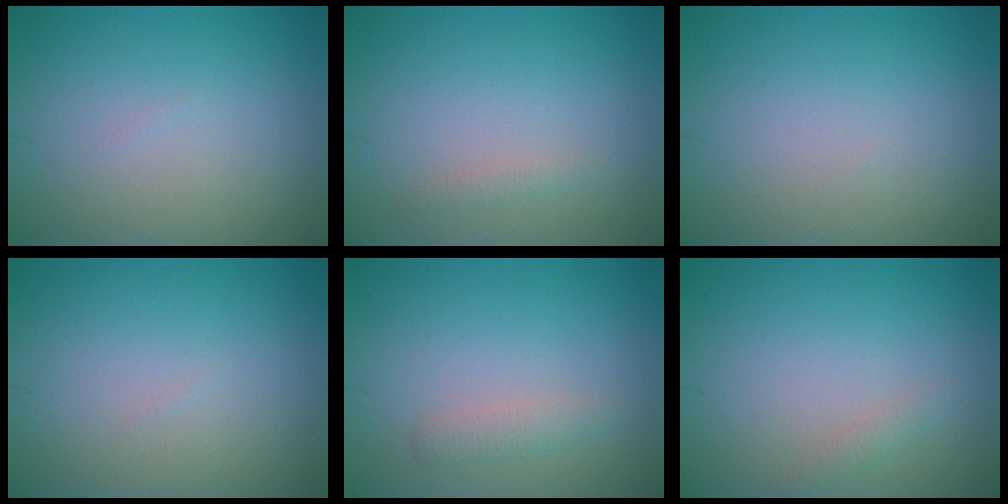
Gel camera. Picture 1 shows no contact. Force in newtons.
{"total": 0.7, "press": 0.7, "slide": 0.0}
{"total": 0.0}
{"total": 0.0}
{"total": 1.3, "press": 1.3, "slide": 0.0}
{"total": 0.8, "press": 0.8, "slide": 0.1}